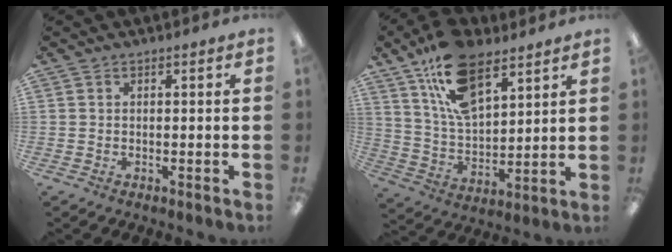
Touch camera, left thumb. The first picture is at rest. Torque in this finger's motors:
{"motor_torque": [0.28, 0.36, 1.32, -1.46, 0.18]}